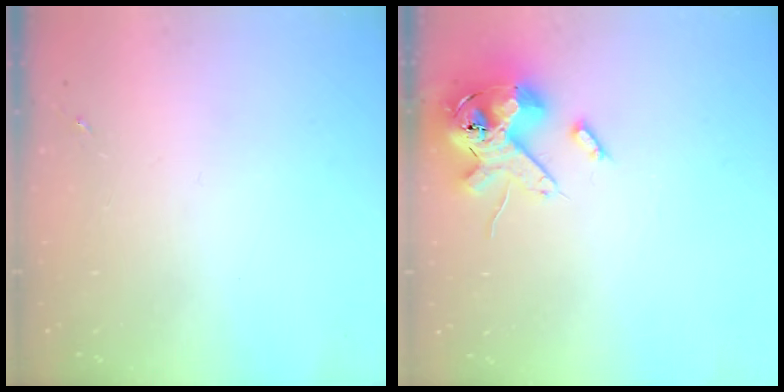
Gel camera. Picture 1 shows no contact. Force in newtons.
{"total": 15.4, "press": 15.1, "slide": 2.9}